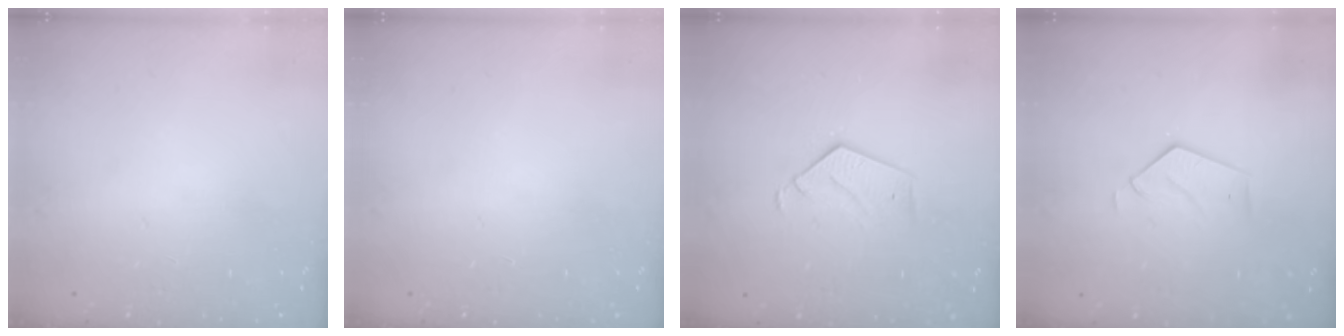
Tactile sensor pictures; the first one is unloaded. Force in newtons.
{"total": 0.0}
{"total": 4.0, "press": 4.0, "slide": 0.2}
{"total": 3.5, "press": 3.5, "slide": 0.3}